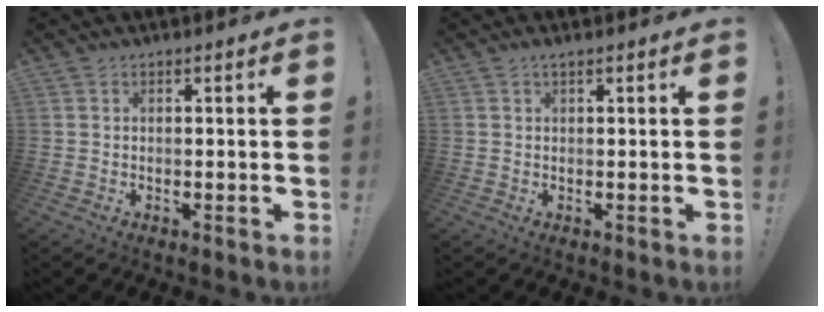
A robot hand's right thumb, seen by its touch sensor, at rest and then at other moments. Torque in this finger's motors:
{"motor_torque": [0.32, -0.20, 0.14, -0.29, 0.02]}